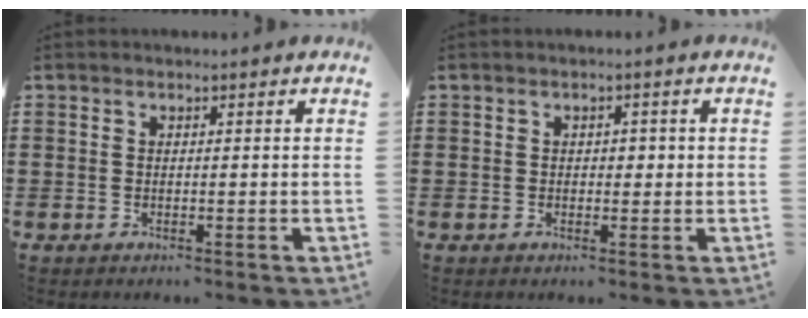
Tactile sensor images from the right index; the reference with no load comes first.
{"total": 1.4, "force": [0.1, 1.0, 0.9], "torque": [-0.018, 0.008, -0.001]}